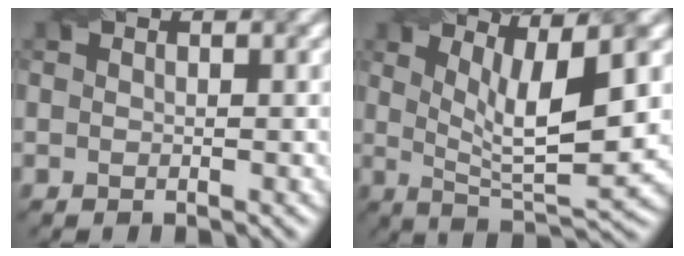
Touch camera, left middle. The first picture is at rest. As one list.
[{"total": 7.2, "force": [2.2, 1.8, 6.6], "torque": [-0.115, -0.007, 0.041]}]